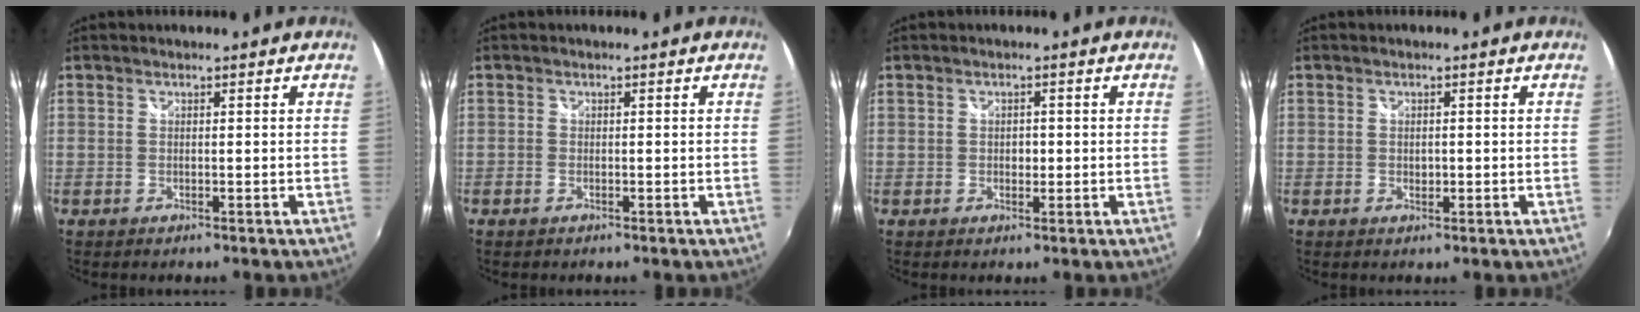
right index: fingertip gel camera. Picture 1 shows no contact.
{"total": 0.9, "force": [-0.7, 0.6, 0.1], "torque": [-0.004, -0.003, -0.015]}
{"total": 1.4, "force": [-0.2, 1.2, 0.7], "torque": [-0.008, 0.000, -0.003]}
{"total": 1.0, "force": [-0.1, 0.8, 0.6], "torque": [-0.008, -0.001, -0.002]}